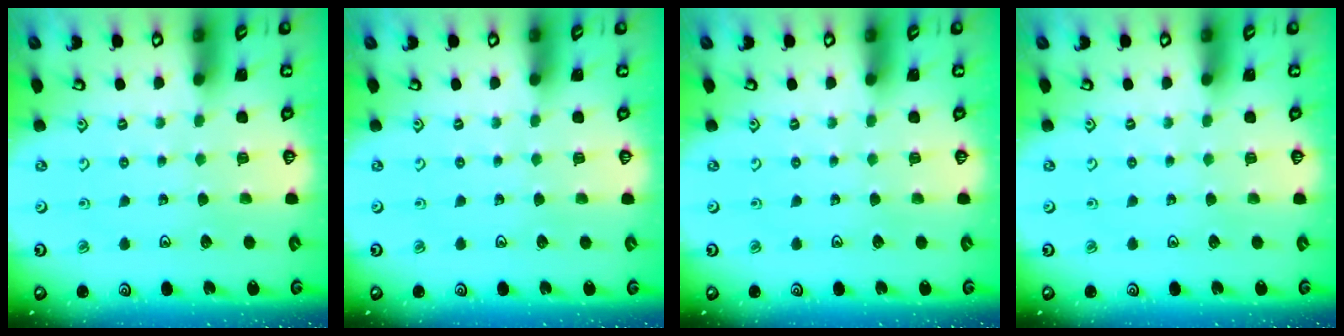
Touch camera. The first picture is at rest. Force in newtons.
{"total": 0.0}
{"total": 0.0}
{"total": 0.0}